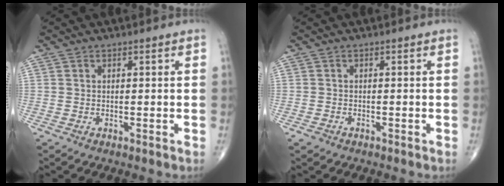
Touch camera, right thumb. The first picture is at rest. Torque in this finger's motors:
{"motor_torque": [0.76, 0.29, -0.03, -0.06, -0.02]}